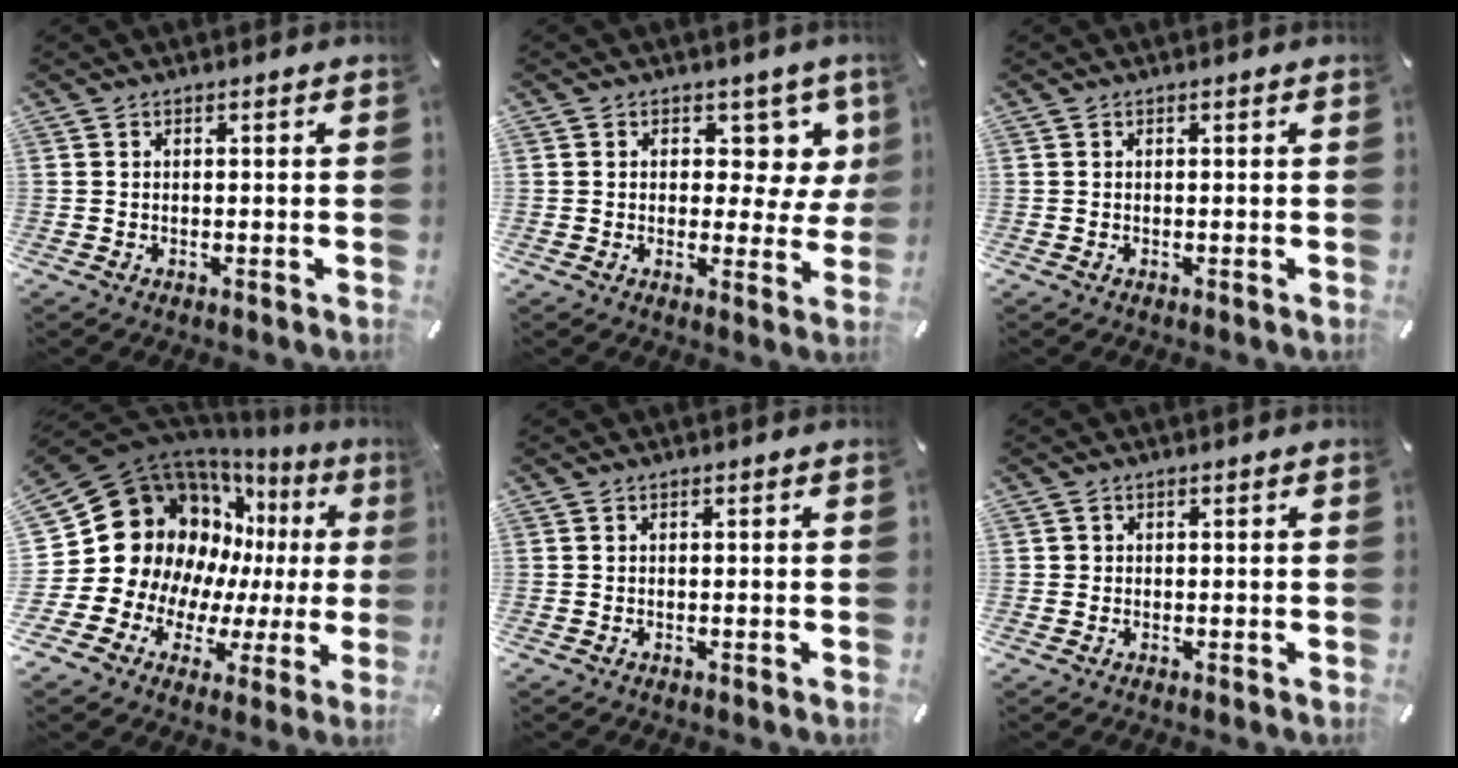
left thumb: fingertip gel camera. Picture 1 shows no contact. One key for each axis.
{"total": 8.4, "fx": 4.2, "fy": 5.7, "fz": 4.5, "tx": -0.042, "ty": -0.031, "tz": 0.072}
{"total": 0.0}
{"total": 21.8, "fx": 6.6, "fy": 17.7, "fz": 10.9, "tx": -0.194, "ty": -0.079, "tz": 0.157}
{"total": 0.0}
{"total": 0.7, "fx": 0.1, "fy": 0.7, "fz": 0.1, "tx": 0.000, "ty": 0.005, "tz": 0.000}